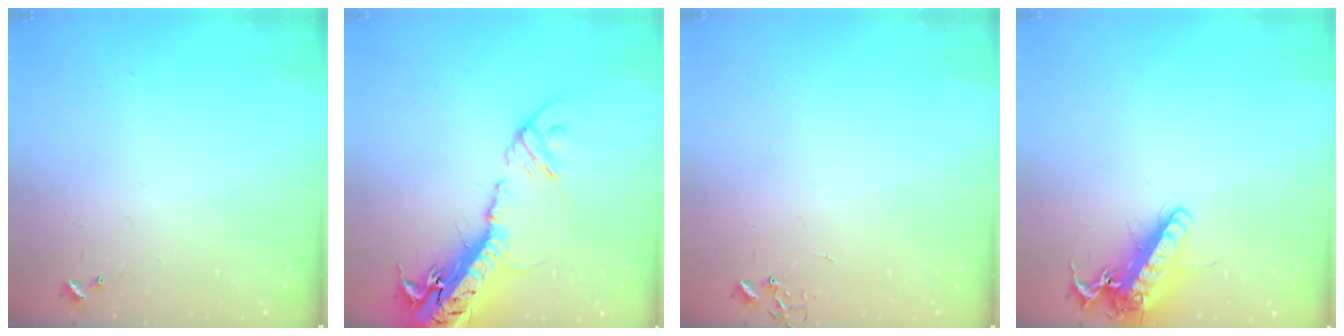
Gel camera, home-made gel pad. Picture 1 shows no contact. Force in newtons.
{"total": 23.7, "press": 23.1, "slide": 5.3}
{"total": 0.0}
{"total": 16.5, "press": 16.3, "slide": 2.7}